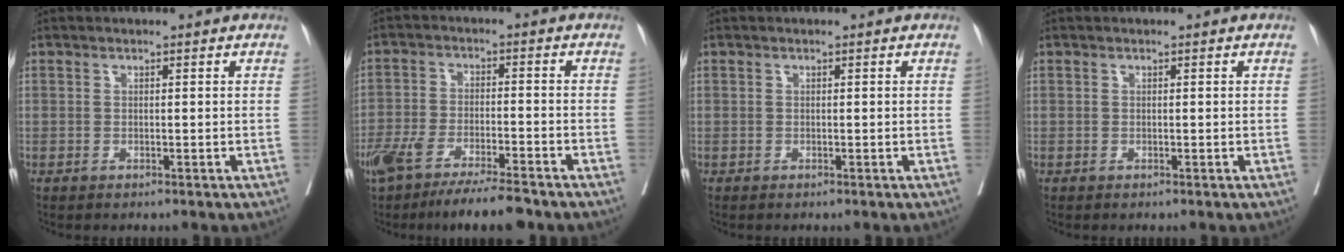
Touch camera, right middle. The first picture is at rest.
{"total": 11.7, "force": [-9.2, 1.7, 7.1], "torque": [-0.119, -0.018, -0.152]}
{"total": 0.0}
{"total": 0.0}